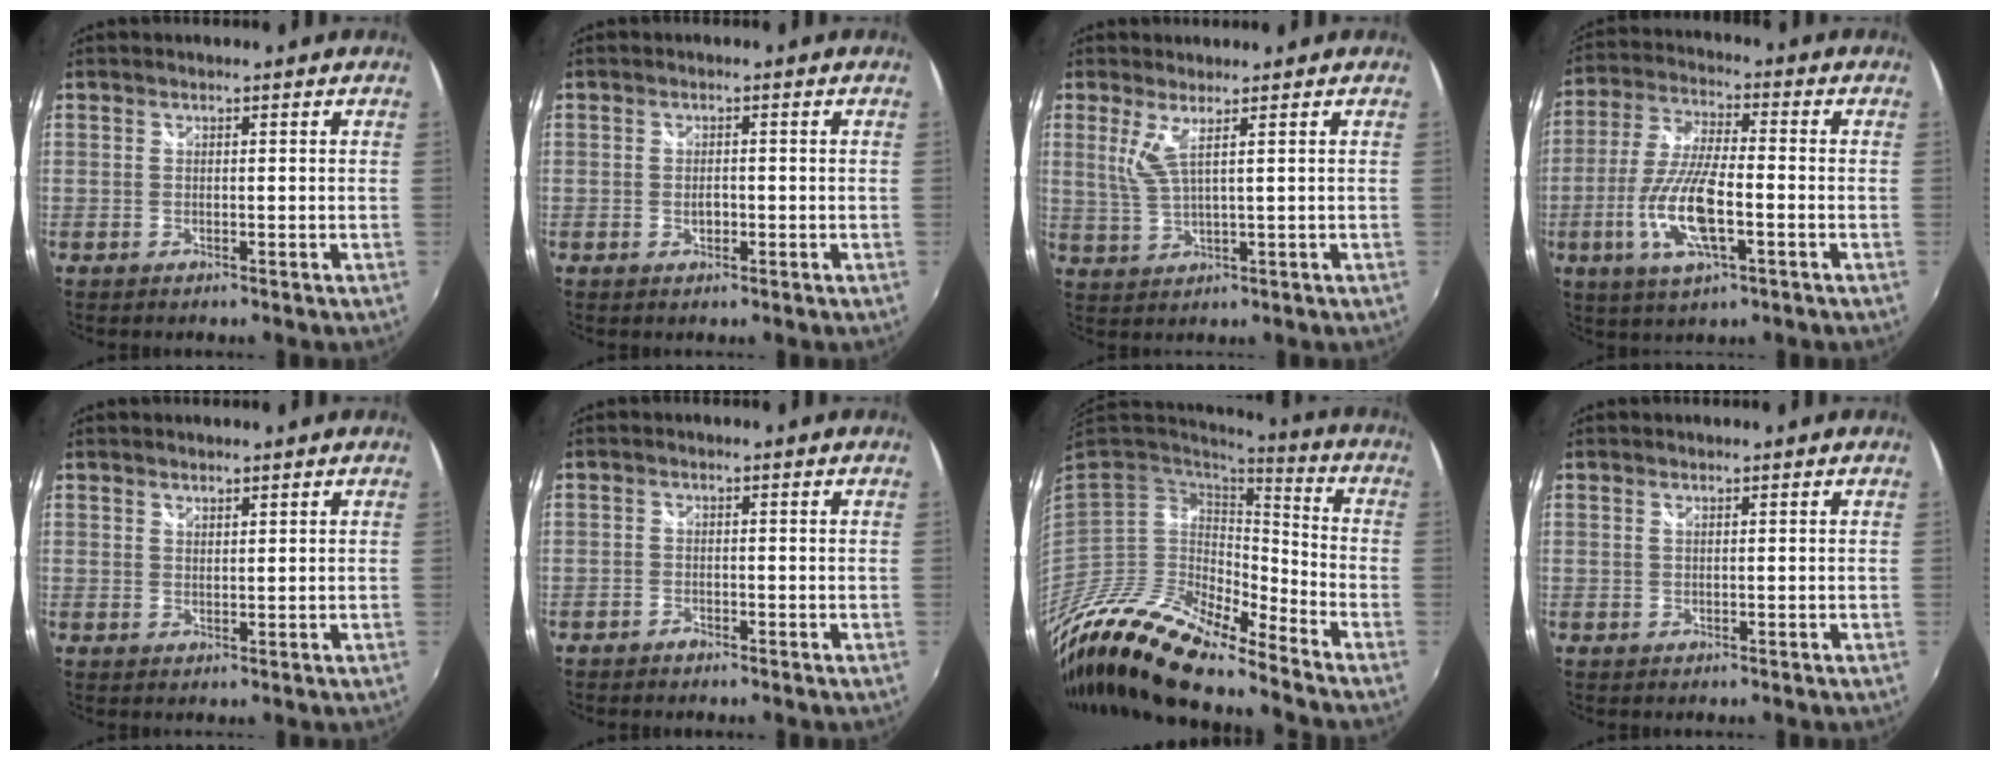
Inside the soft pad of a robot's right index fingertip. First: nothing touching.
{"total": 1.6, "force": [-0.4, 1.2, 1.0], "torque": [-0.017, 0.000, -0.007]}
{"total": 4.0, "force": [1.7, 0.1, 3.6], "torque": [-0.079, -0.009, 0.038]}
{"total": 13.0, "force": [-3.9, 3.9, 11.8], "torque": [-0.248, -0.009, -0.076]}
{"total": 1.3, "force": [1.2, 0.4, 0.3], "torque": [-0.002, 0.001, 0.021]}
{"total": 1.6, "force": [-1.3, 0.8, 0.3], "torque": [-0.012, 0.000, -0.027]}
{"total": 18.5, "force": [-15.4, 3.4, 9.7], "torque": [-0.177, -0.039, -0.297]}
{"total": 0.0}